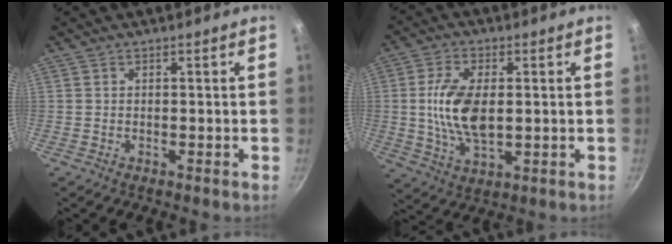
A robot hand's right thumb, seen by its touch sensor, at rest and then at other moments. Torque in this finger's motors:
{"motor_torque": [1.83, 1.55, 1.37, -0.80, 0.29]}